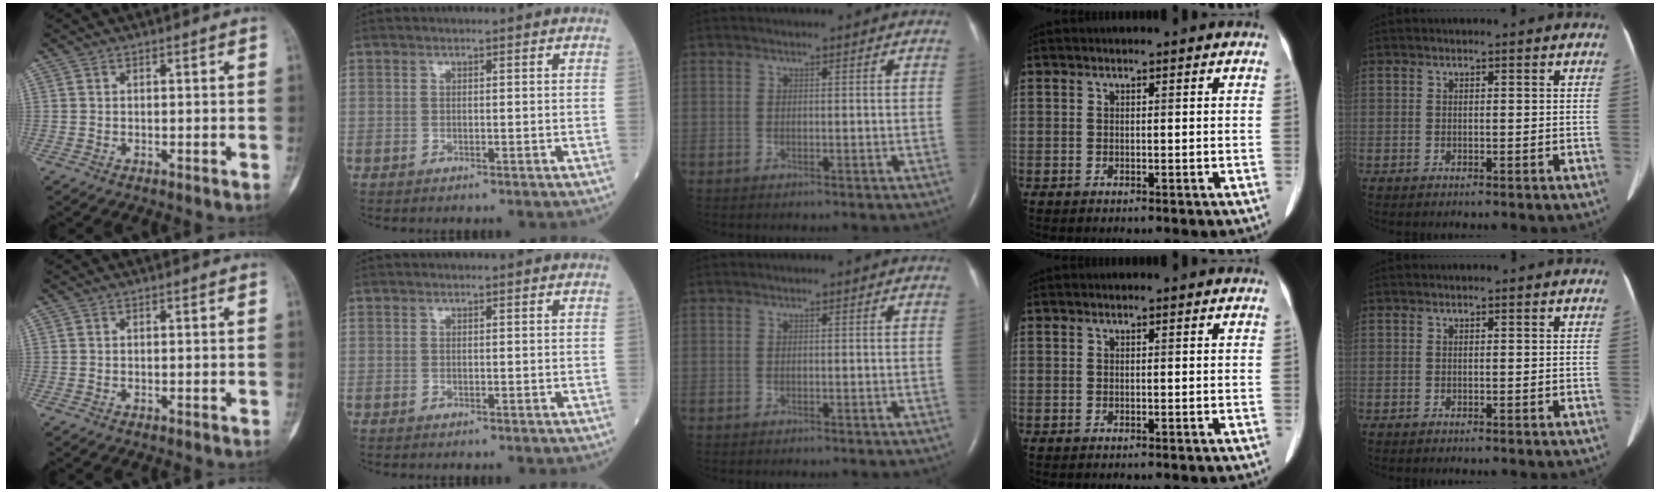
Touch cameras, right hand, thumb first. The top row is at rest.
{}